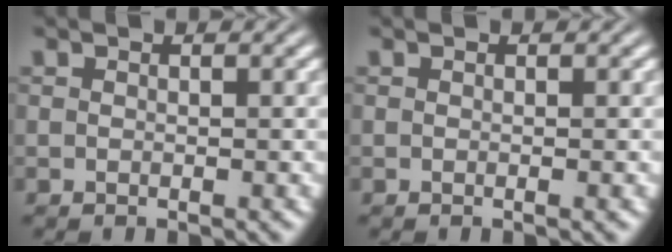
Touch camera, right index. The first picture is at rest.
{"total": 0.0}